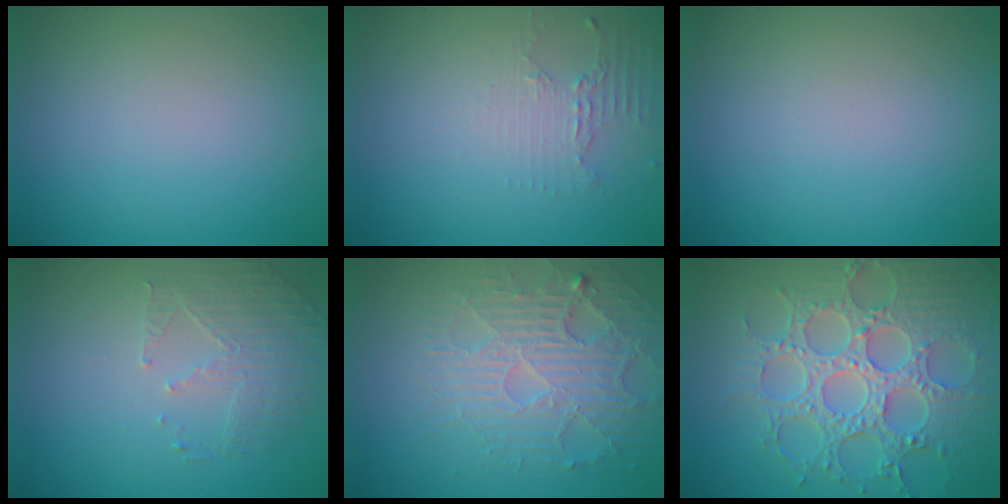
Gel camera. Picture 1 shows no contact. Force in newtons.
{"total": 2.2, "press": 1.6, "slide": 1.5}
{"total": 0.0}
{"total": 1.9, "press": 1.5, "slide": 1.2}
{"total": 4.9, "press": 4.2, "slide": 2.5}
{"total": 8.5, "press": 6.5, "slide": 5.4}